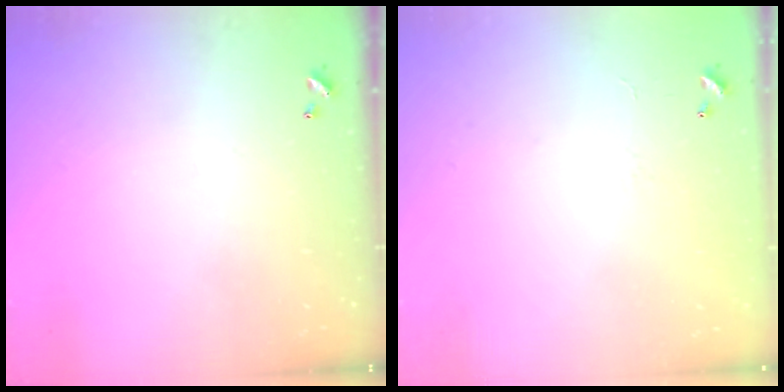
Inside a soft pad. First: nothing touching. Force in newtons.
{"total": 9.1, "press": 9.1, "slide": 0.5}